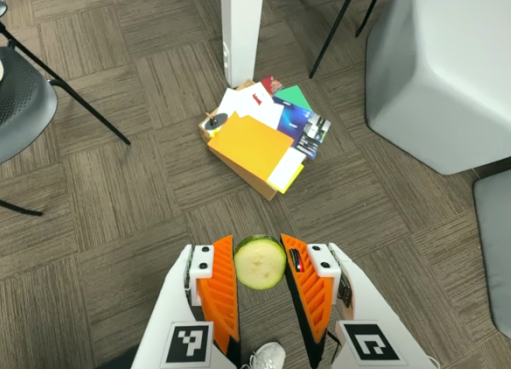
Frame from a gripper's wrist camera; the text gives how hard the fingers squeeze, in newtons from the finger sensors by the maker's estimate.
{"total": 9.4, "left": 9.6, "right": 9.2}